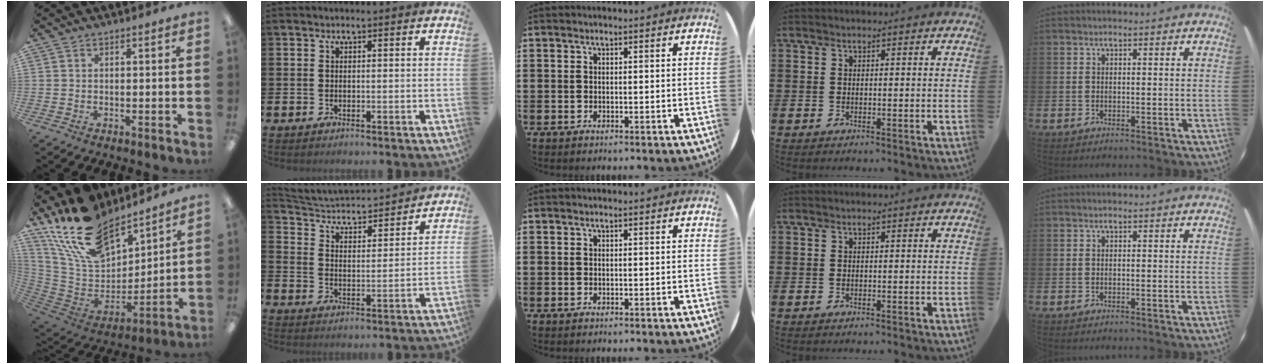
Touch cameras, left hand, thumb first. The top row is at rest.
{"thumb": {"total": 23.3, "force": [17.0, 11.3, 11.1], "torque": [-0.220, -0.096, 0.316]}, "index": {"total": 3.8, "force": [3.7, 1.0, 0.5], "torque": [-0.039, -0.040, 0.054]}}